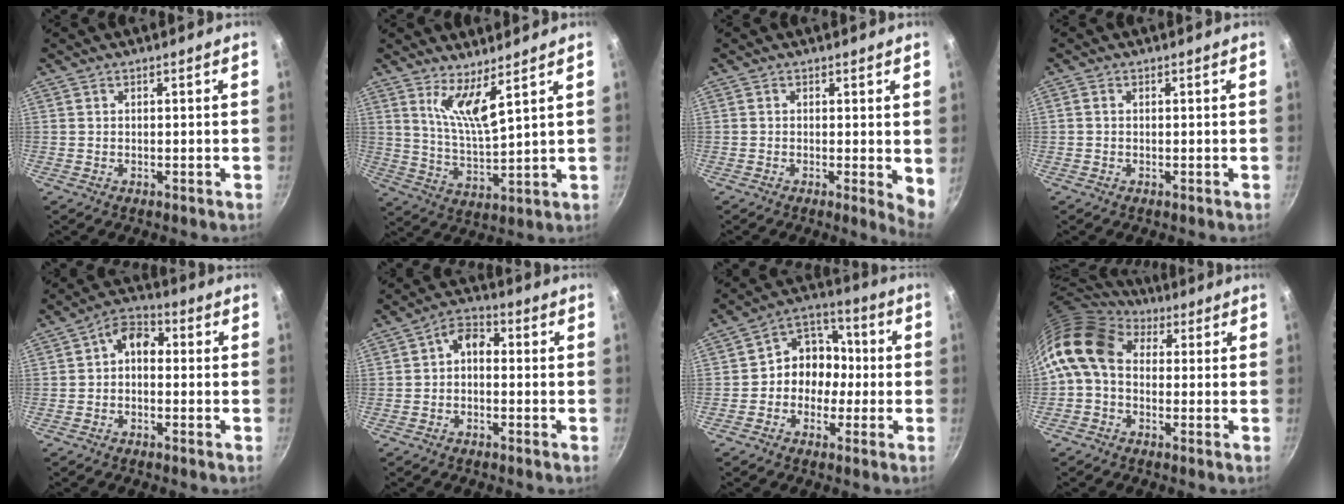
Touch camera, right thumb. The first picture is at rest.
{"total": 7.7, "force": [4.9, 0.9, 5.9], "torque": [-0.113, -0.061, 0.098]}
{"total": 4.3, "force": [0.2, 1.3, 4.1], "torque": [-0.050, -0.011, -0.001]}
{"total": 0.7, "force": [0.0, 0.6, 0.4], "torque": [-0.008, 0.005, -0.002]}
{"total": 5.6, "force": [-0.3, 3.9, 4.0], "torque": [-0.050, 0.023, -0.022]}
{"total": 4.7, "force": [-0.5, 3.2, 3.4], "torque": [-0.051, 0.021, -0.022]}
{"total": 9.9, "force": [-1.3, 8.5, 5.0], "torque": [-0.022, 0.044, -0.039]}
{"total": 11.9, "force": [1.3, 8.9, 7.8], "torque": [-0.138, 0.023, -0.001]}